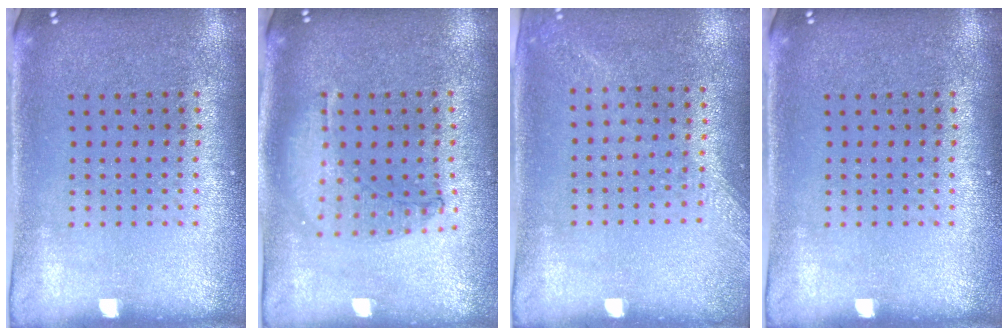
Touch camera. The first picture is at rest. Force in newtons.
{"total": 0.9, "press": 0.9, "slide": 0.2}
{"total": 1.3, "press": 1.1, "slide": 0.6}
{"total": 0.0}